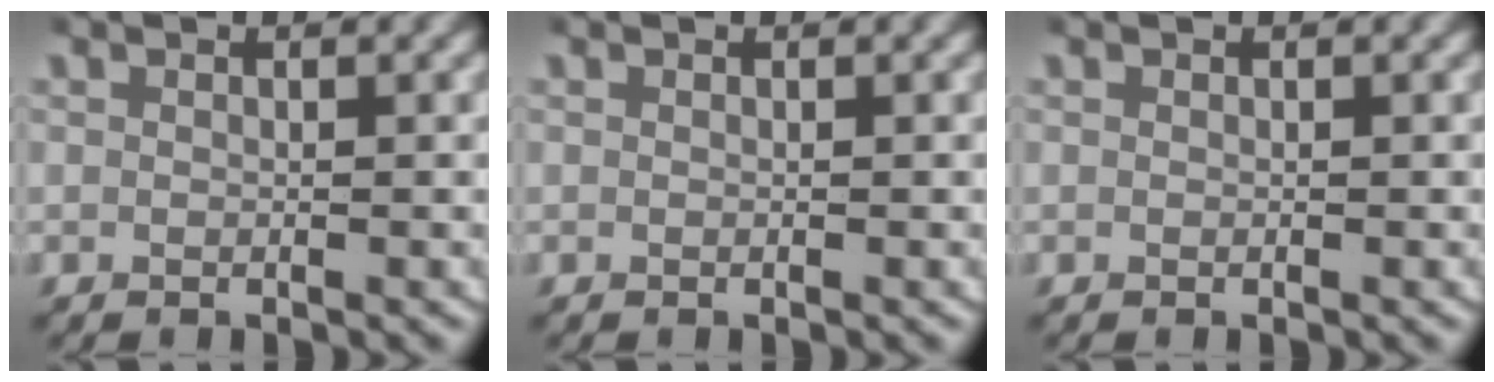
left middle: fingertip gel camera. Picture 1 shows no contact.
{"total": 0.0}
{"total": 0.0}